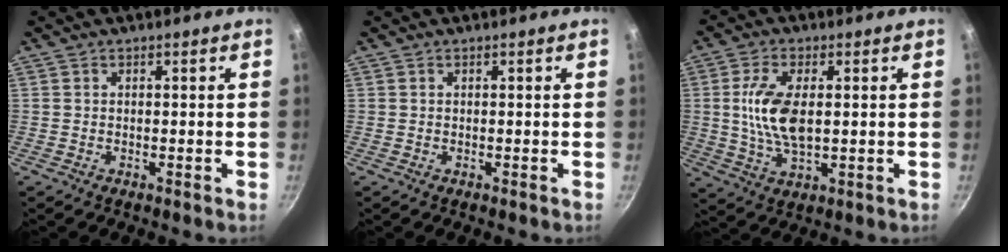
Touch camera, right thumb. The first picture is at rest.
{"total": 0.0}
{"total": 10.2, "force": [0.9, 4.9, 8.9], "torque": [-0.173, -0.003, 0.019]}